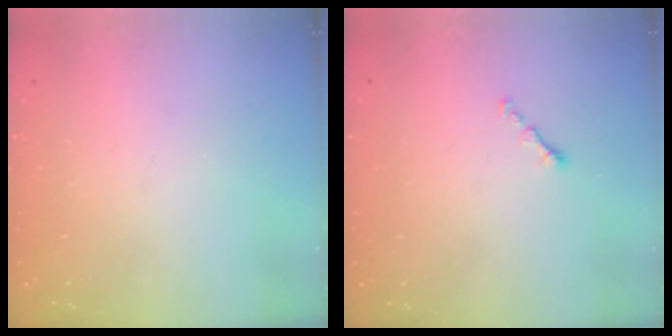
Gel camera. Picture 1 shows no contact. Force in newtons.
{"total": 0.8, "press": 0.6, "slide": 0.4}